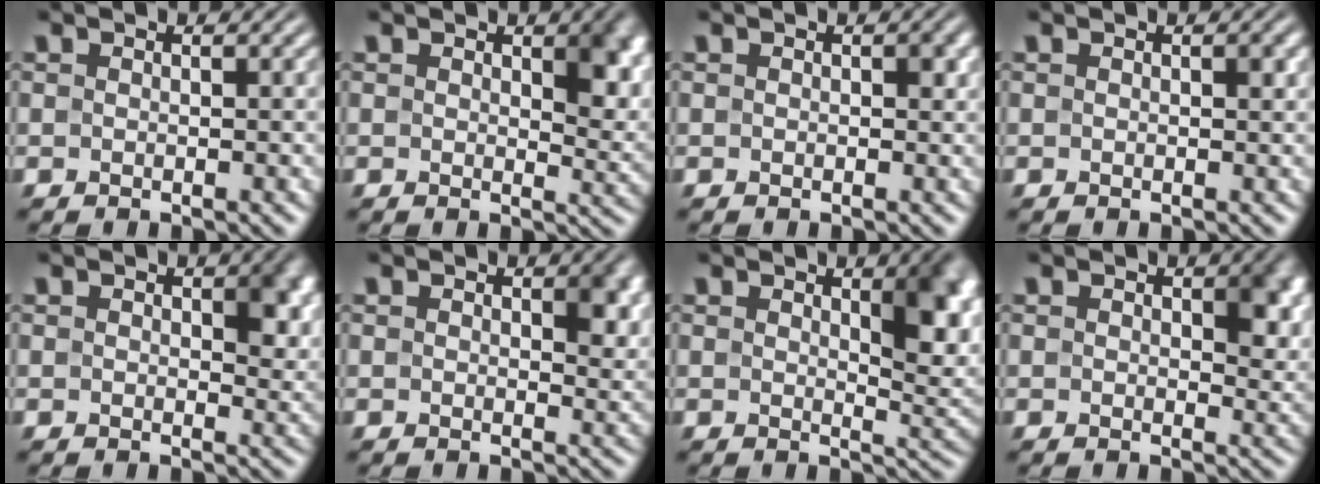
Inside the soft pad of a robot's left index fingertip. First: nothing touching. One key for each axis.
{"total": 4.5, "fx": 1.4, "fy": 2.3, "fz": 3.7, "tx": -0.044, "ty": -0.007, "tz": 0.025}
{"total": 1.0, "fx": 0.3, "fy": 0.6, "fz": 0.8, "tx": -0.007, "ty": -0.001, "tz": 0.002}
{"total": 0.7, "fx": 0.2, "fy": 0.3, "fz": 0.6, "tx": -0.007, "ty": 0.000, "tz": 0.003}
{"total": 3.7, "fx": 0.9, "fy": 2.0, "fz": 2.9, "tx": -0.035, "ty": -0.005, "tz": 0.016}
{"total": 3.0, "fx": 0.9, "fy": 1.6, "fz": 2.4, "tx": -0.027, "ty": -0.005, "tz": 0.016}
{"total": 5.9, "fx": 2.0, "fy": 2.1, "fz": 5.1, "tx": -0.059, "ty": -0.005, "tz": 0.036}
{"total": 3.9, "fx": 1.0, "fy": 2.2, "fz": 3.0, "tx": -0.036, "ty": -0.006, "tz": 0.016}